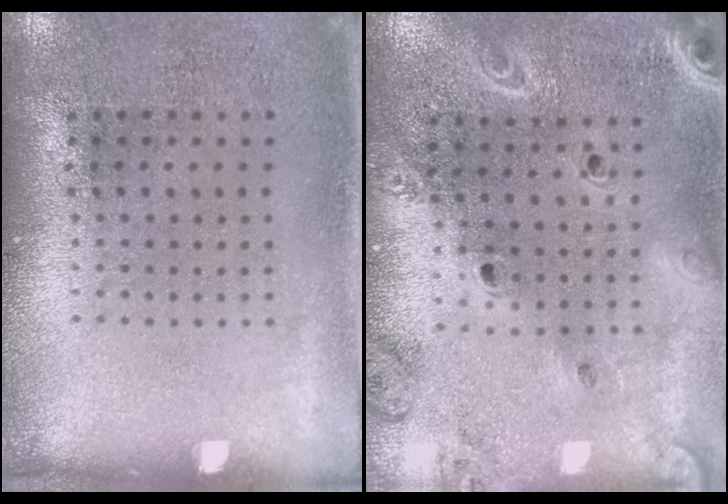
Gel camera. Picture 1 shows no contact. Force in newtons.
{"total": 2.3, "press": 2.1, "slide": 0.9}